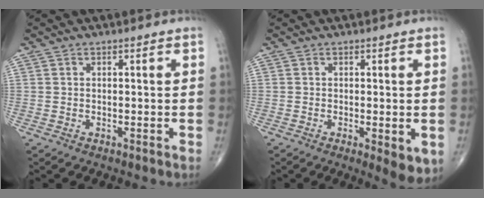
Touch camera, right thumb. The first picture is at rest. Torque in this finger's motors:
{"motor_torque": [-0.44, 0.13, 0.06, -0.08, 0.04]}